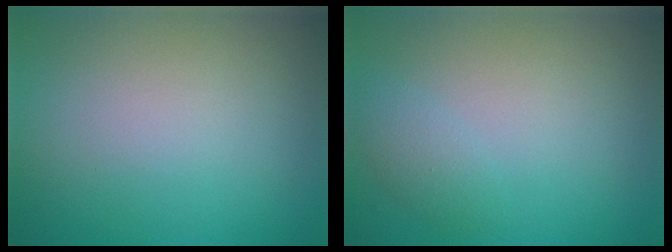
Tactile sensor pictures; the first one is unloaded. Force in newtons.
{"total": 1.3, "press": 1.3, "slide": 0.1}